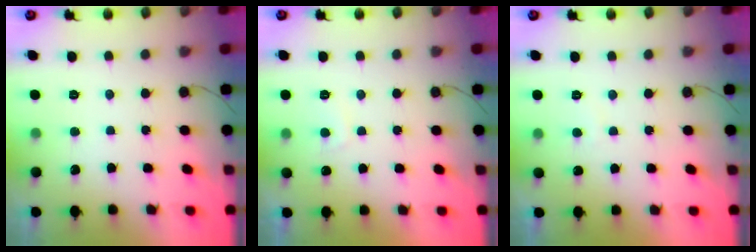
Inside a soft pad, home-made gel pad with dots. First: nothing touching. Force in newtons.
{"total": 2.1, "press": 2.0, "slide": 0.6}
{"total": 0.6, "press": 0.4, "slide": 0.4}